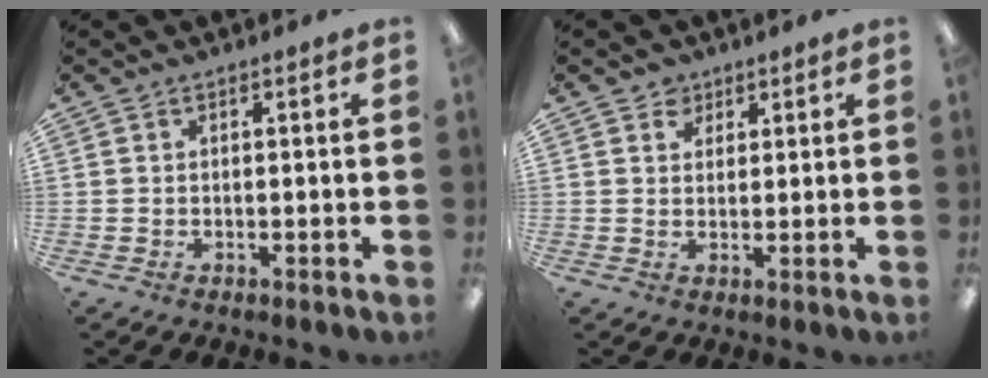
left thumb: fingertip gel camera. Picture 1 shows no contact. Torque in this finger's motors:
{"motor_torque": [-0.15, 0.03, -0.87, 0.23, -0.15]}